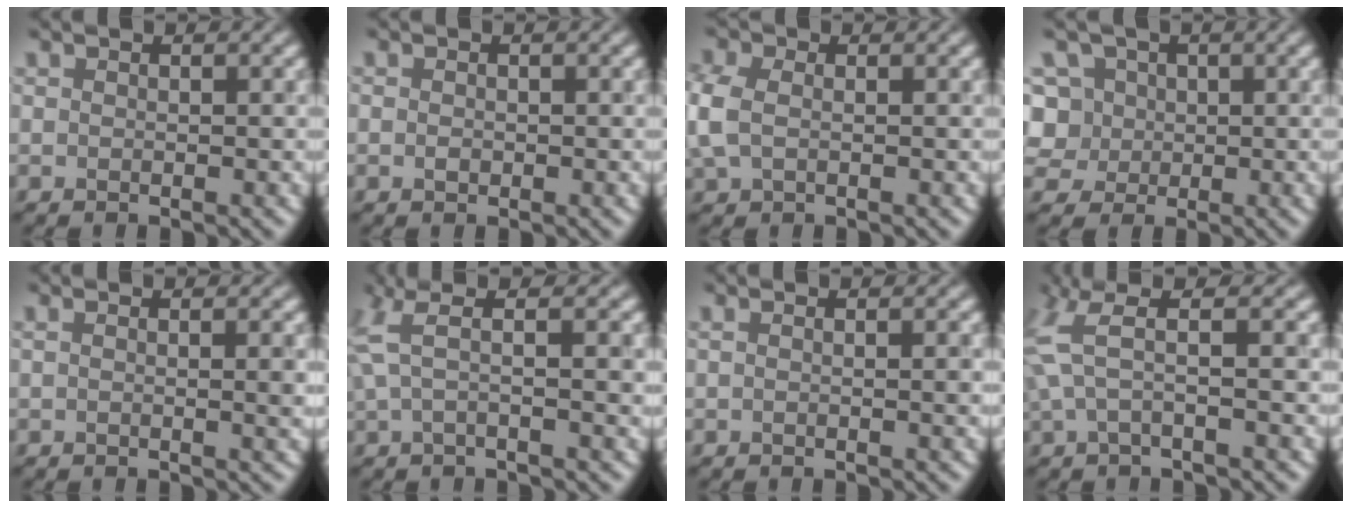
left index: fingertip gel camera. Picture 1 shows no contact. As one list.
[{"total": 0.7, "force": [-0.2, 0.5, 0.4], "torque": [-0.009, -0.002, -0.006]}, {"total": 3.0, "force": [0.0, 2.2, 2.0], "torque": [-0.064, 0.004, -0.005]}, {"total": 8.2, "force": [1.8, 7.1, 3.7], "torque": [-0.073, 0.041, -0.001]}, {"total": 2.1, "force": [0.2, 0.4, 2.0], "torque": [-0.025, 0.002, 0.000]}, {"total": 3.7, "force": [0.8, 0.8, 3.5], "torque": [-0.069, 0.009, 0.009]}, {"total": 1.4, "force": [0.1, 0.3, 1.4], "torque": [-0.020, 0.003, -0.002]}, {"total": 3.3, "force": [0.8, 0.5, 3.2], "torque": [-0.076, 0.009, 0.011]}]